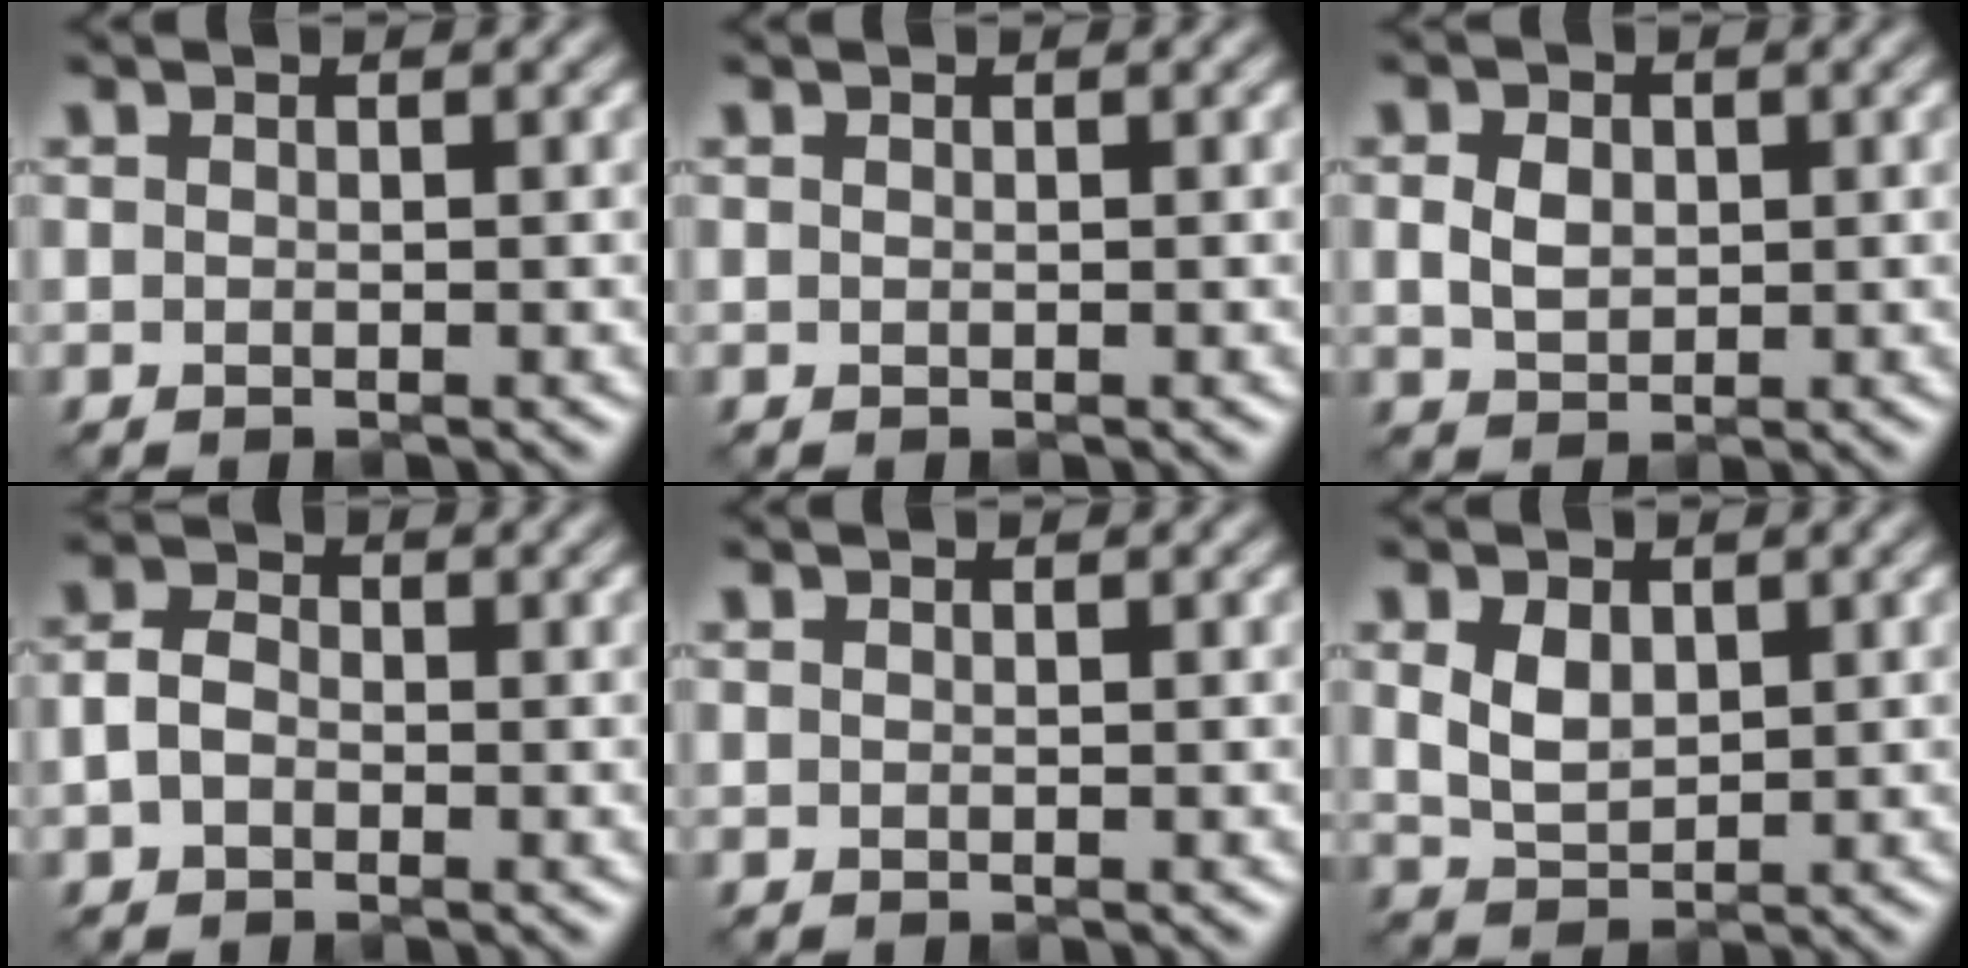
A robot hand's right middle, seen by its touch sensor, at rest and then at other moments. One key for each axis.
{"total": 0.0}
{"total": 2.4, "fx": 0.4, "fy": 1.9, "fz": 1.5, "tx": -0.033, "ty": 0.000, "tz": 0.007}
{"total": 2.3, "fx": -0.6, "fy": 1.7, "fz": 1.4, "tx": -0.030, "ty": 0.003, "tz": -0.018}
{"total": 0.0}
{"total": 3.0, "fx": 0.9, "fy": 2.0, "fz": 2.0, "tx": -0.047, "ty": -0.002, "tz": 0.021}